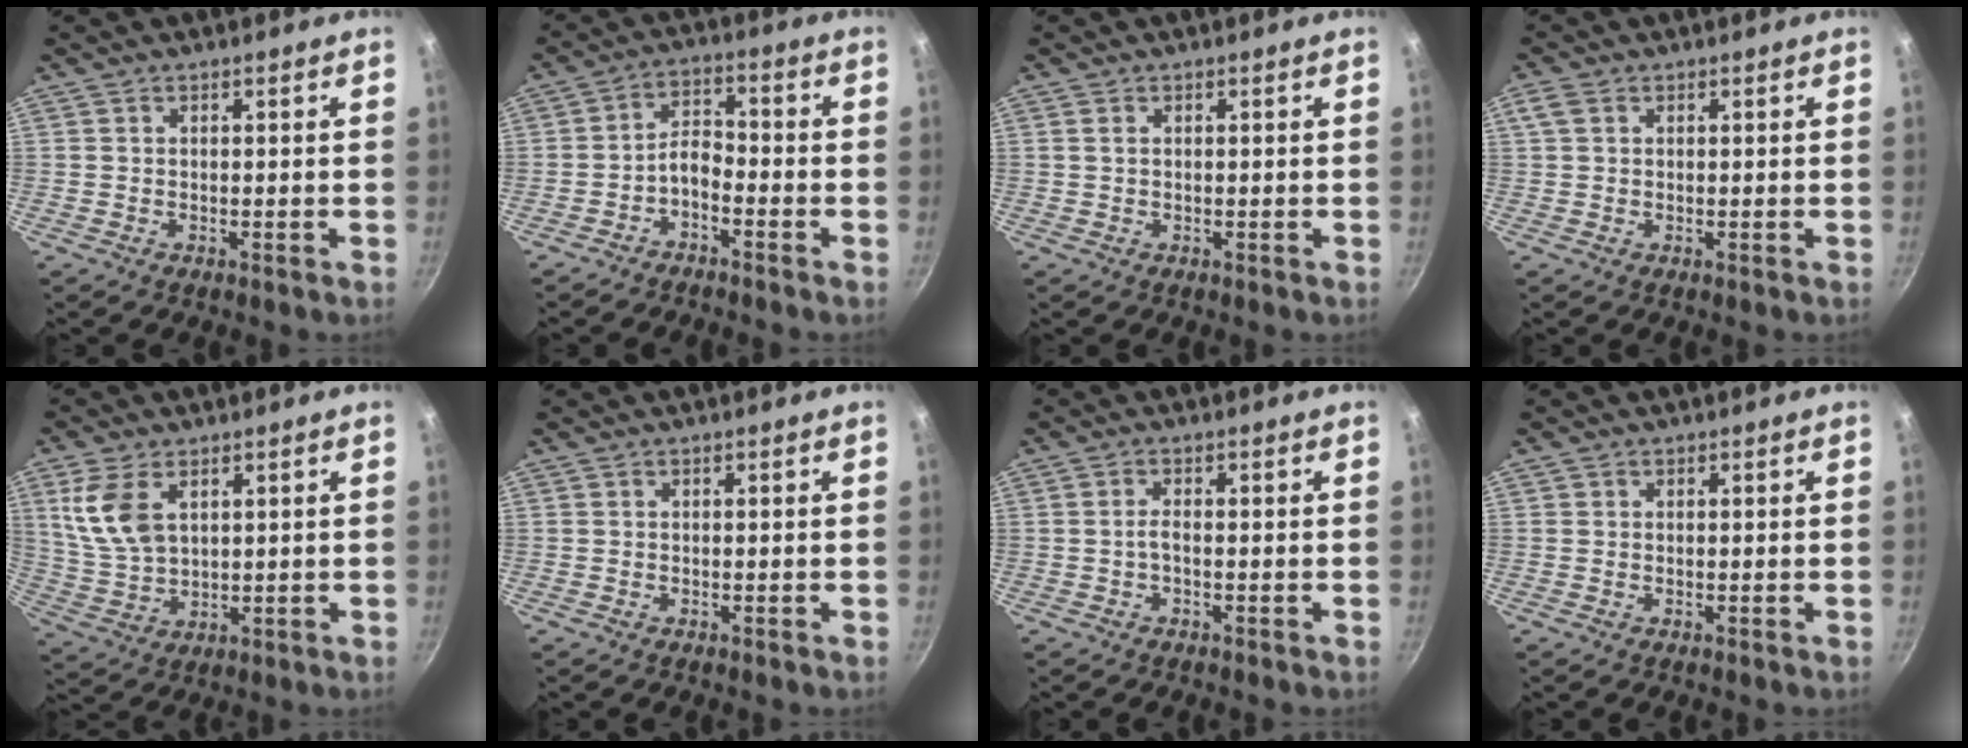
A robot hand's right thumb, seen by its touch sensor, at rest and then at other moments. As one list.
[{"total": 4.5, "force": [-2.9, 2.1, 2.8], "torque": [-0.047, 0.042, -0.056]}, {"total": 0.8, "force": [0.4, 0.4, 0.5], "torque": [-0.011, 0.001, 0.008]}, {"total": 2.5, "force": [0.9, 1.7, 1.5], "torque": [-0.029, 0.005, 0.019]}, {"total": 9.7, "force": [3.9, 5.7, 6.9], "torque": [-0.134, -0.016, 0.089]}, {"total": 0.0}, {"total": 1.5, "force": [-0.5, 0.3, 1.4], "torque": [-0.036, 0.006, -0.011]}, {"total": 0.0}]